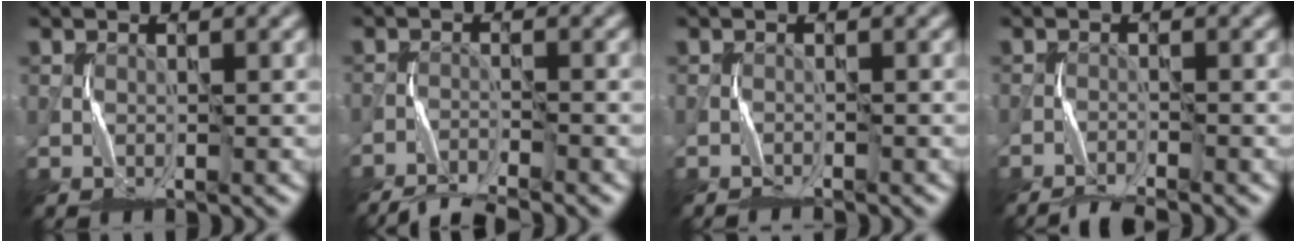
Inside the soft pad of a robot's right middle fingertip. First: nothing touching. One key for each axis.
{"total": 5.5, "fx": -5.2, "fy": 0.6, "fz": 1.7, "tx": -0.038, "ty": -0.016, "tz": -0.090}
{"total": 0.9, "fx": -0.9, "fy": 0.0, "fz": 0.0, "tx": 0.001, "ty": 0.003, "tz": -0.020}
{"total": 3.7, "fx": -3.4, "fy": 0.3, "fz": 1.2, "tx": -0.027, "ty": -0.009, "tz": -0.062}